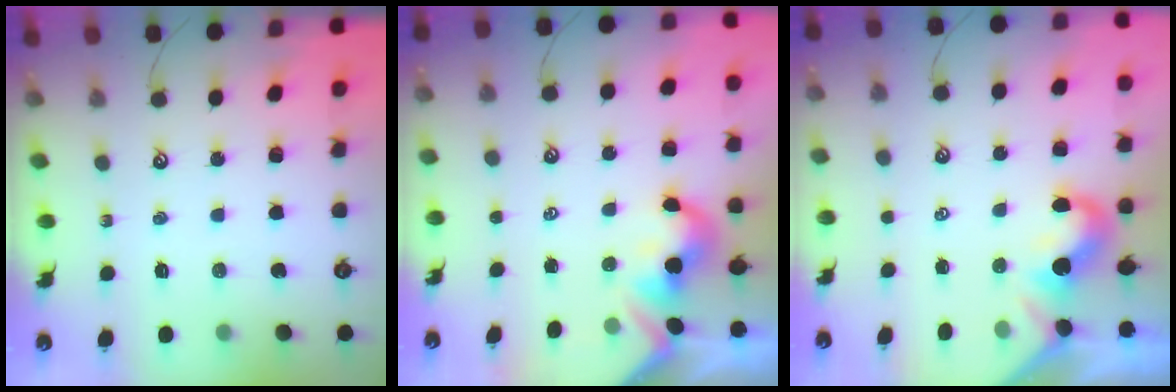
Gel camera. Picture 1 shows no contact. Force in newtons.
{"total": 2.4, "press": 2.4, "slide": 0.3}
{"total": 1.5, "press": 1.2, "slide": 0.9}